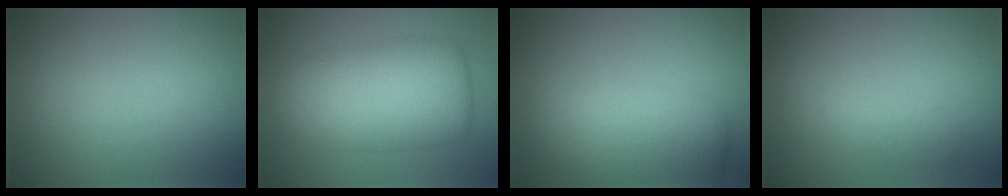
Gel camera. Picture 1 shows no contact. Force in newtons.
{"total": 8.5, "press": 8.5, "slide": 0.1}
{"total": 6.6, "press": 6.6, "slide": 0.3}
{"total": 1.7, "press": 1.7, "slide": 0.0}